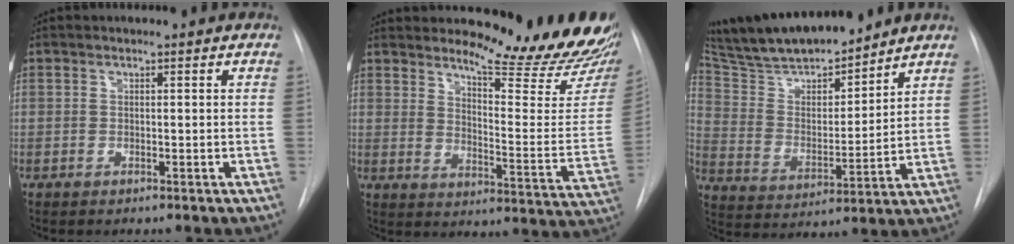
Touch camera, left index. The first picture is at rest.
{"total": 18.8, "force": [17.1, 2.3, 7.4], "torque": [-0.093, -0.111, 0.208]}
{"total": 18.3, "force": [16.4, 2.8, 7.6], "torque": [-0.136, 0.008, 0.289]}